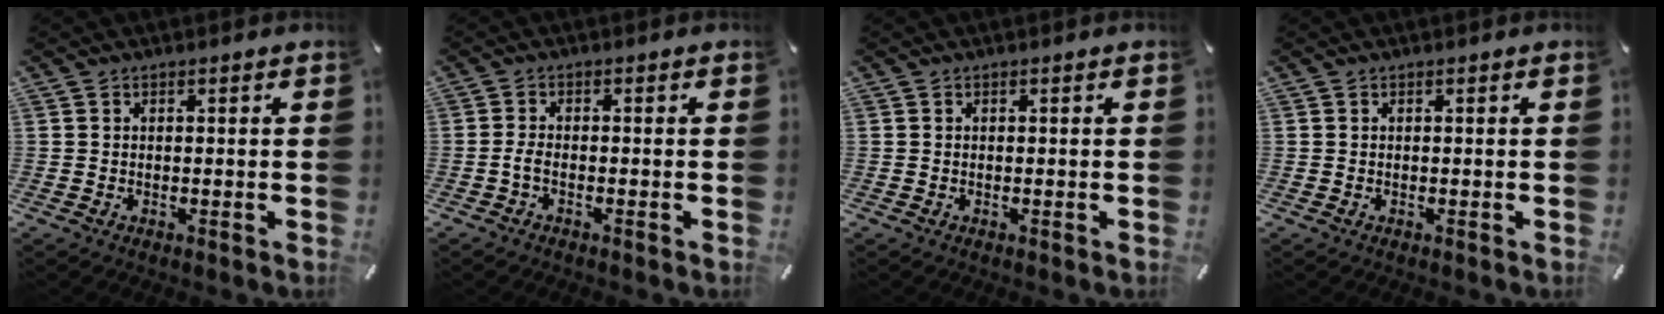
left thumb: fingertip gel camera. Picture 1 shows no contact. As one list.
[{"total": 2.2, "force": [-1.0, 0.8, 1.8], "torque": [-0.039, 0.003, -0.021]}, {"total": 0.0}, {"total": 0.0}]